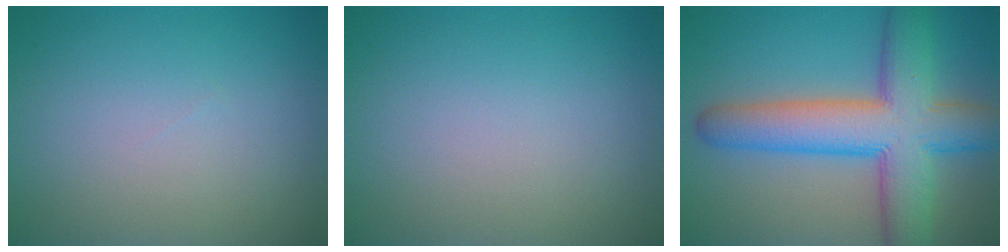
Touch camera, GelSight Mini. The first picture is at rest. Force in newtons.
{"total": 0.0}
{"total": 10.3, "press": 10.3, "slide": 0.3}